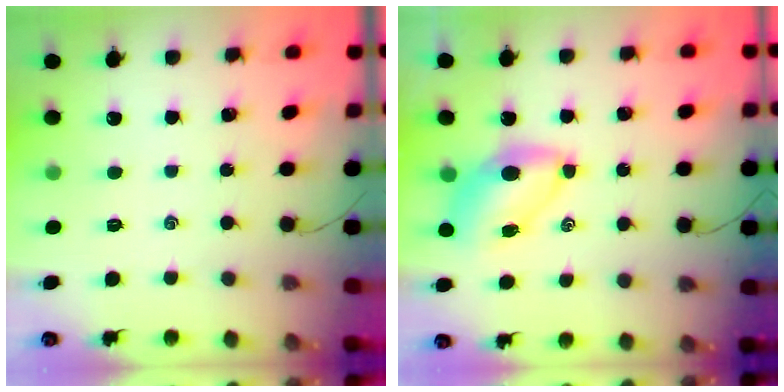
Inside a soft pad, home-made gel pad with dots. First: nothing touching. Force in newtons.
{"total": 7.2, "press": 7.1, "slide": 1.0}